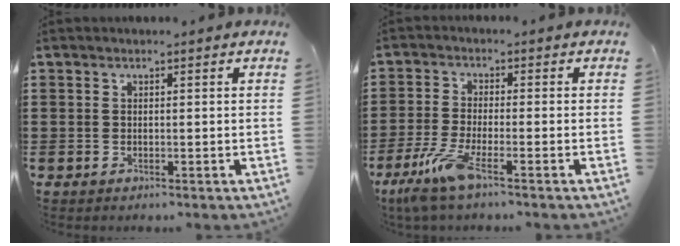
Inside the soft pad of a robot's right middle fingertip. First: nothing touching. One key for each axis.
{"total": 6.2, "fx": -3.6, "fy": 1.0, "fz": 5.0, "tx": -0.122, "ty": -0.019, "tz": -0.071}